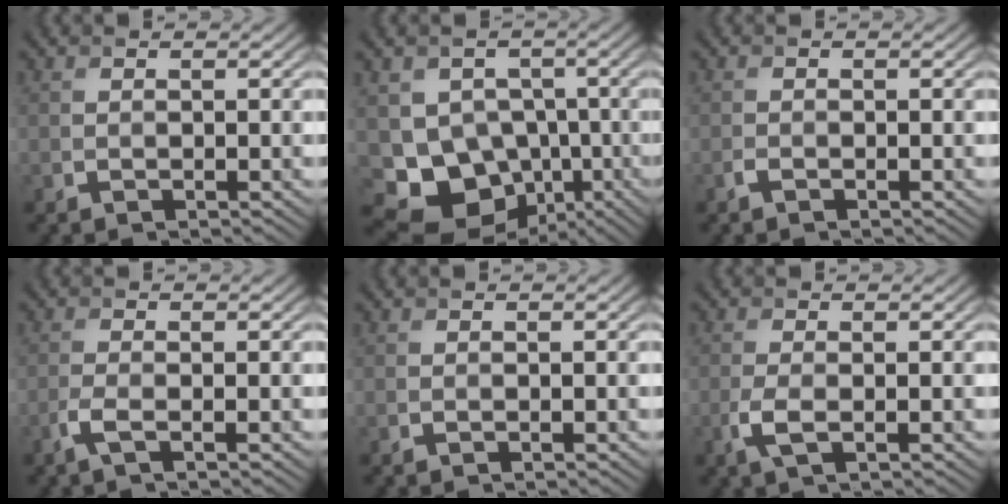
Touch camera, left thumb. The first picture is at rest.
{"total": 10.0, "force": [-2.7, 8.6, 4.2], "torque": [-0.093, -0.023, -0.059]}
{"total": 0.7, "force": [-0.5, 0.2, 0.4], "torque": [-0.009, -0.001, -0.010]}
{"total": 2.1, "force": [-1.0, 0.3, 1.8], "torque": [-0.043, 0.002, -0.029]}
{"total": 0.0}
{"total": 2.5, "force": [-0.8, 0.8, 2.2], "torque": [-0.059, -0.004, -0.022]}